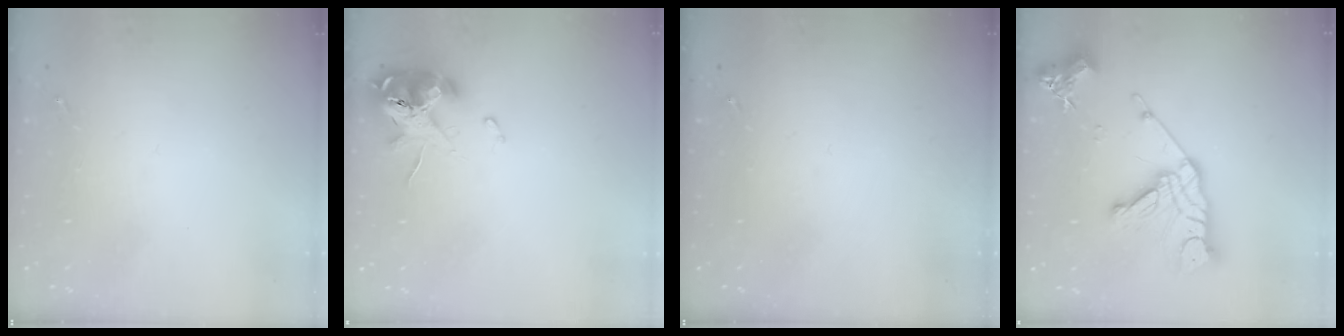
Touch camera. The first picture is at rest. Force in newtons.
{"total": 11.4, "press": 11.3, "slide": 1.8}
{"total": 0.0}
{"total": 17.7, "press": 17.6, "slide": 1.3}